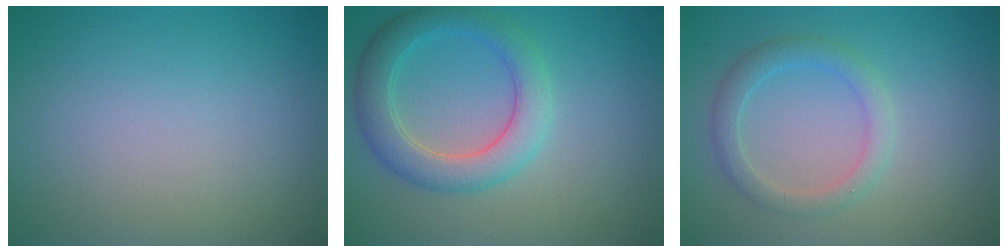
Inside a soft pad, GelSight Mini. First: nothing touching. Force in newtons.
{"total": 4.4, "press": 4.4, "slide": 0.2}
{"total": 2.3, "press": 2.3, "slide": 0.1}